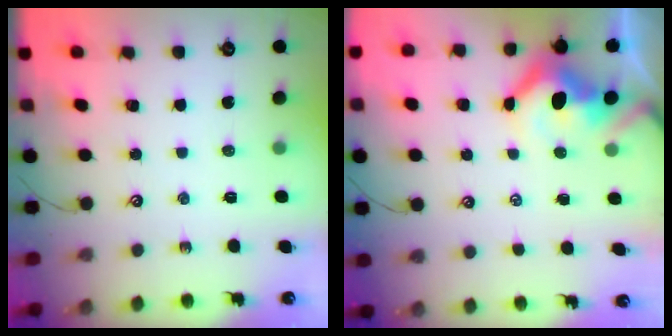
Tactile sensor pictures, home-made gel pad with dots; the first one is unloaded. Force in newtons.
{"total": 8.2, "press": 8.1, "slide": 1.4}